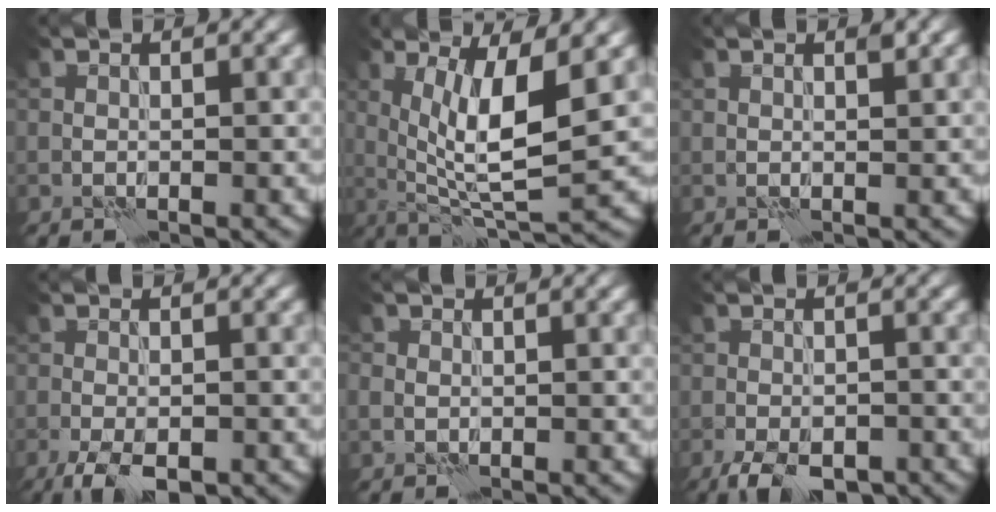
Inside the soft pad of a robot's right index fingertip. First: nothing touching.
{"total": 7.7, "force": [1.4, 2.0, 7.3], "torque": [-0.127, -0.005, 0.030]}
{"total": 0.8, "force": [0.6, 0.2, 0.5], "torque": [-0.008, 0.003, 0.011]}
{"total": 4.7, "force": [-2.8, 1.8, 3.4], "torque": [-0.060, -0.005, -0.048]}
{"total": 1.6, "force": [0.0, 1.4, 0.6], "torque": [-0.007, 0.002, -0.001]}
{"total": 5.6, "force": [-3.8, 2.4, 3.4], "torque": [-0.054, -0.012, -0.063]}